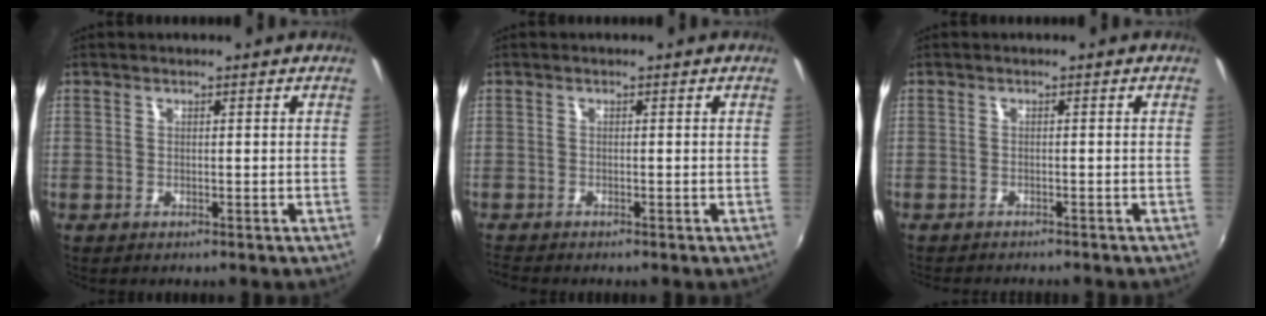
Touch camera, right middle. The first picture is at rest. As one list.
[{"total": 2.0, "force": [-1.9, 0.2, 0.5], "torque": [-0.014, -0.015, -0.038]}, {"total": 3.5, "force": [-3.3, 0.6, 1.1], "torque": [-0.029, -0.015, -0.053]}]